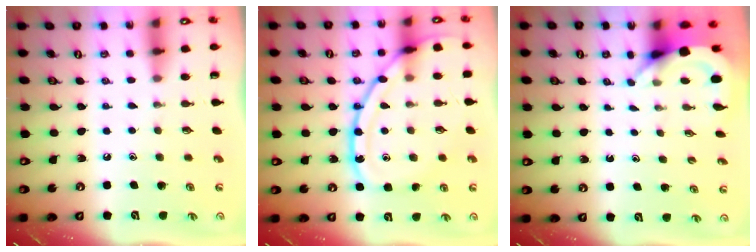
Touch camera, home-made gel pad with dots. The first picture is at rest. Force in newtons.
{"total": 15.6, "press": 15.6, "slide": 0.8}
{"total": 3.8, "press": 3.7, "slide": 0.2}